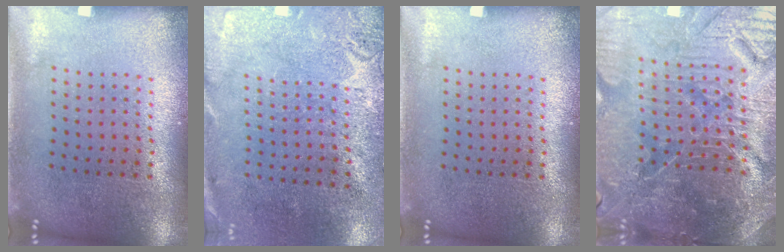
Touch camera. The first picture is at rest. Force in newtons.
{"total": 2.7, "press": 2.2, "slide": 1.6}
{"total": 0.0}
{"total": 5.9, "press": 5.5, "slide": 2.2}